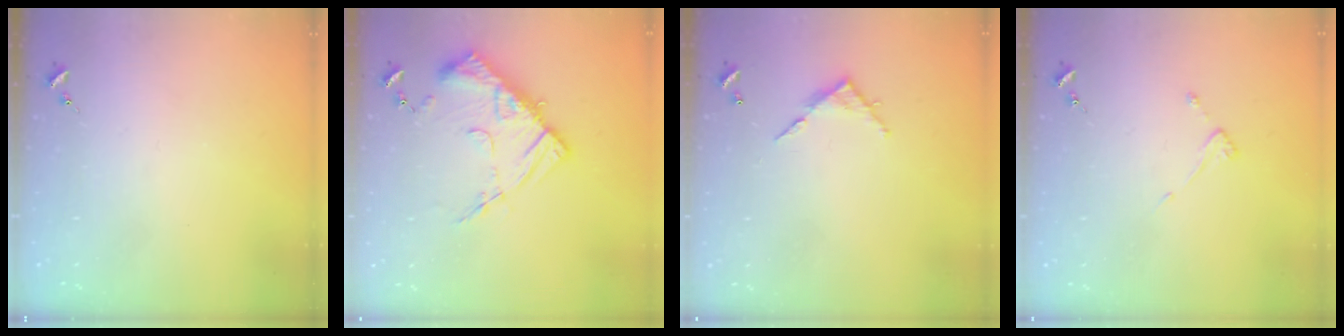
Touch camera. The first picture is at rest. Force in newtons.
{"total": 14.8, "press": 14.7, "slide": 1.4}
{"total": 5.7, "press": 5.7, "slide": 0.4}
{"total": 3.6, "press": 3.6, "slide": 0.3}